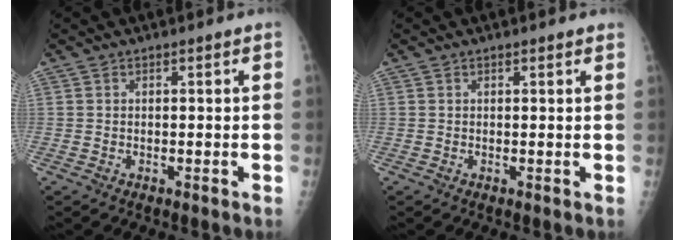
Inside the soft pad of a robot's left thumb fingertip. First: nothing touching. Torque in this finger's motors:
{"motor_torque": [-0.17, 0.01, -0.13, 0.08, 0.01]}